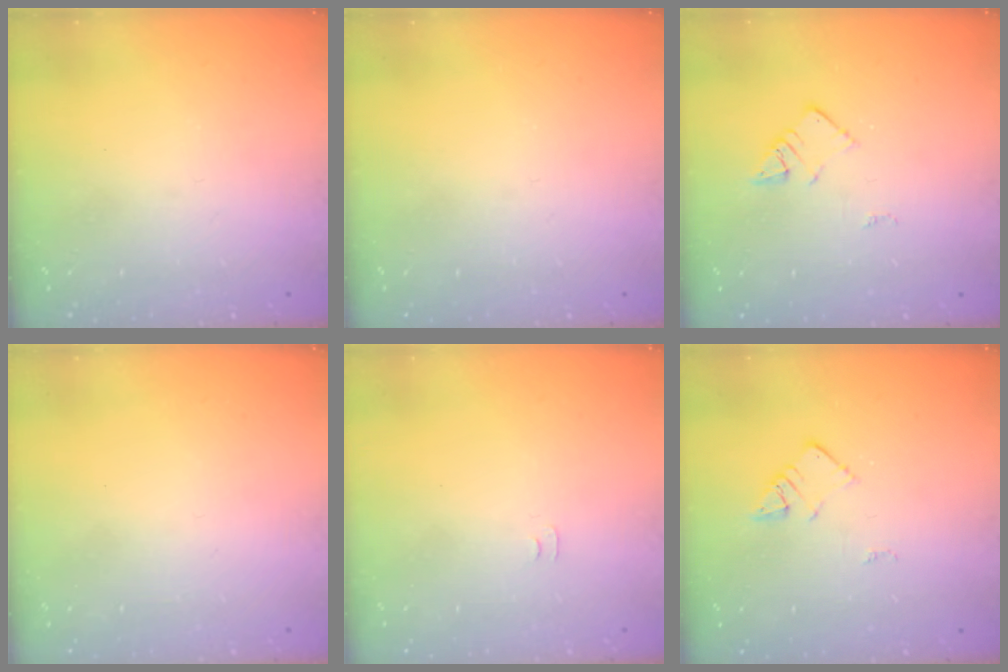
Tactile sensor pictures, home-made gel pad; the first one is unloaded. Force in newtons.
{"total": 0.0}
{"total": 3.3, "press": 3.3, "slide": 0.2}
{"total": 1.8, "press": 1.8, "slide": 0.2}
{"total": 3.7, "press": 3.7, "slide": 0.4}
{"total": 3.3, "press": 3.3, "slide": 0.2}